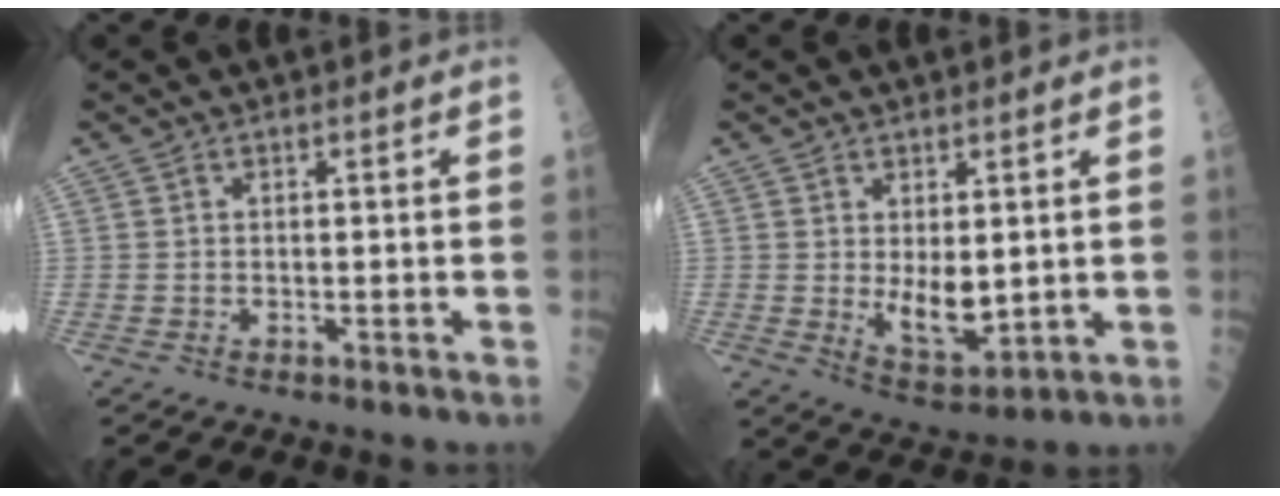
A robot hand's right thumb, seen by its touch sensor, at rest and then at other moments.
{"total": 7.0, "force": [0.6, 3.6, 6.0], "torque": [-0.078, -0.021, 0.026]}